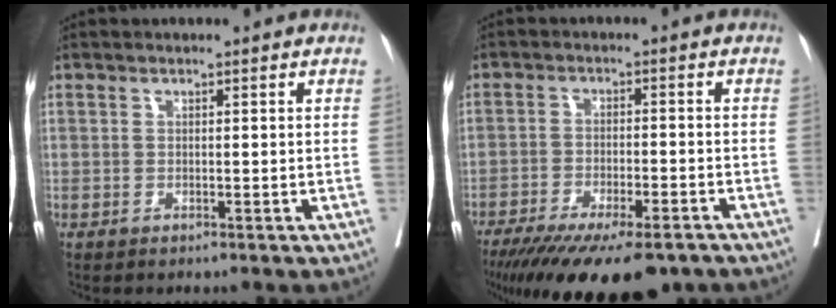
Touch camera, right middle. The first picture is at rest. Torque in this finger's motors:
{"motor_torque": [1.11, -1.03, 0.41, 0.10]}